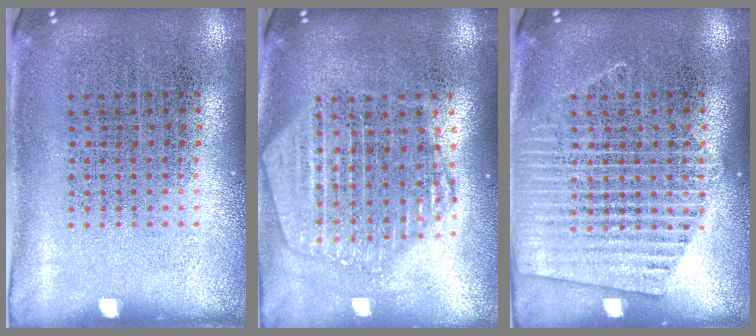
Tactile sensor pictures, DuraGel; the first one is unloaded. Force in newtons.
{"total": 2.2, "press": 1.9, "slide": 1.1}
{"total": 2.6, "press": 2.6, "slide": 0.3}